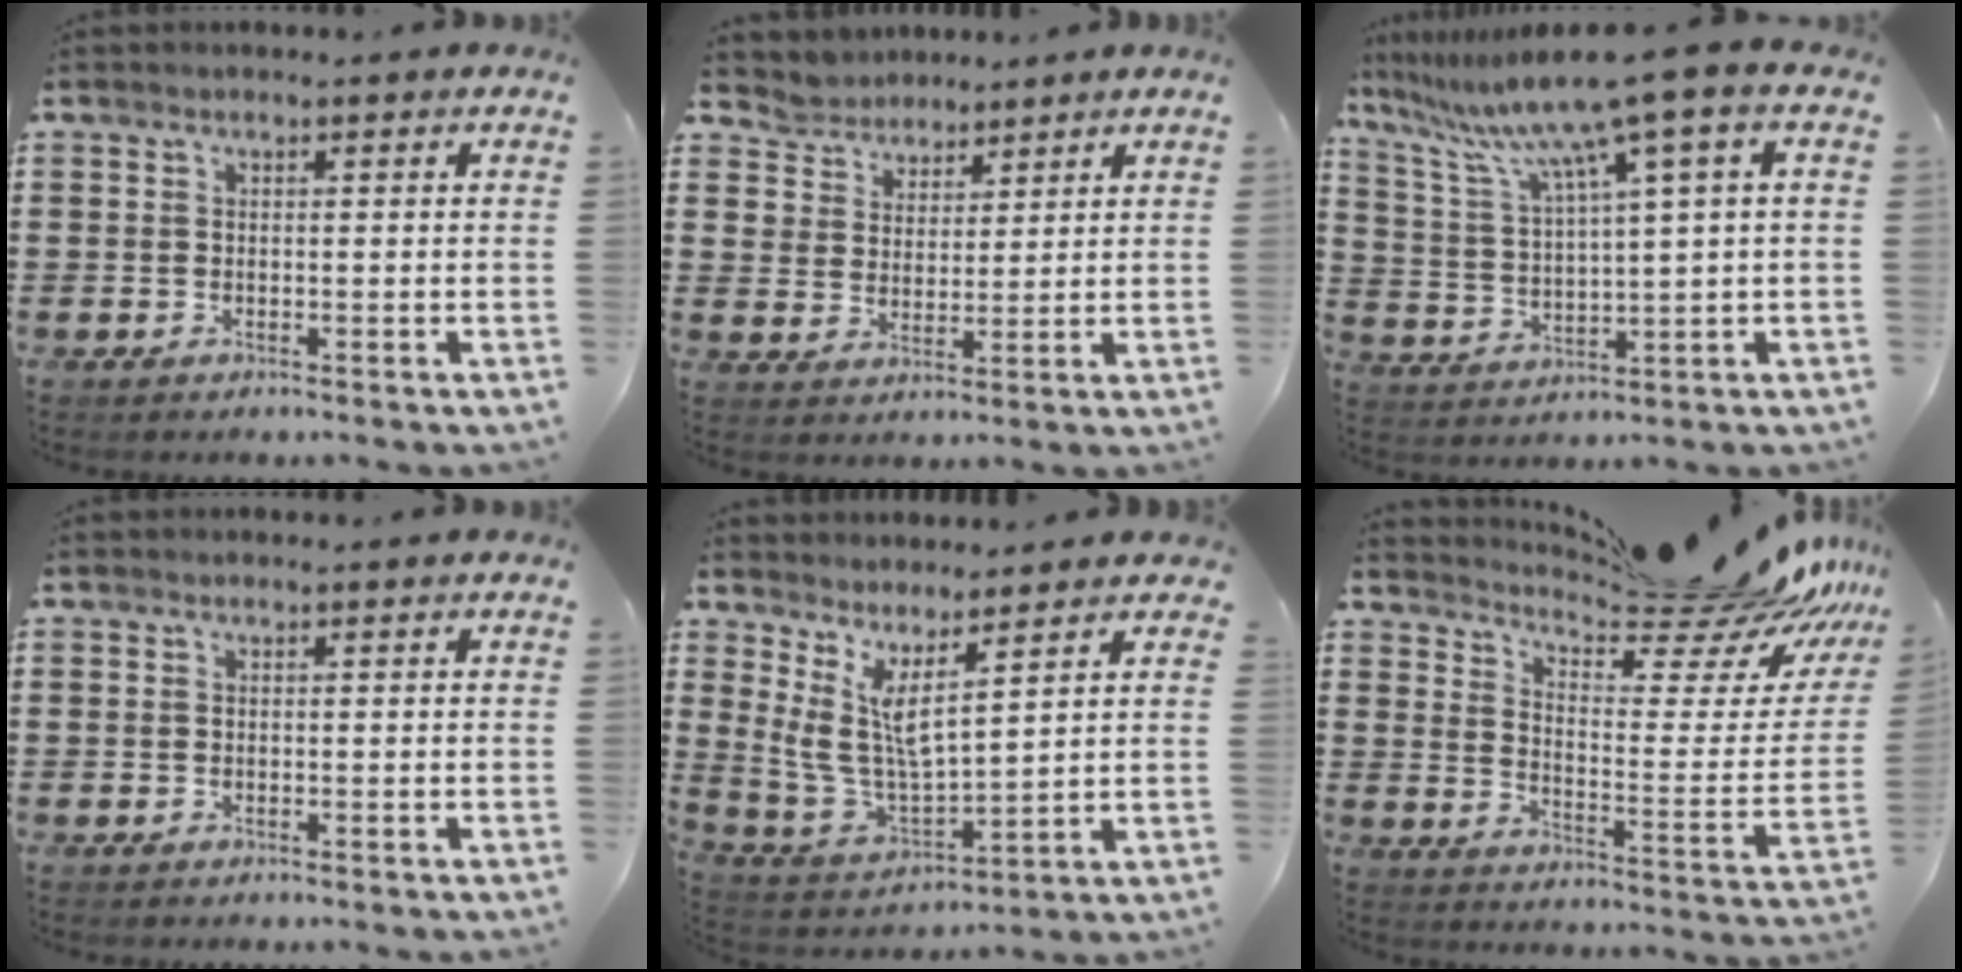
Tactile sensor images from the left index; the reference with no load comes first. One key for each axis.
{"total": 4.8, "fx": 4.2, "fy": 2.3, "fz": -0.8, "tx": -0.012, "ty": -0.014, "tz": 0.077}
{"total": 9.8, "fx": 6.6, "fy": -0.6, "fz": 7.2, "tx": -0.163, "ty": -0.037, "tz": 0.103}
{"total": 0.0}
{"total": 7.0, "fx": 3.8, "fy": 2.6, "fz": 5.3, "tx": -0.133, "ty": -0.029, "tz": 0.063}
{"total": 14.6, "fx": 12.8, "fy": 1.8, "fz": 6.7, "tx": -0.096, "ty": -0.102, "tz": 0.208}